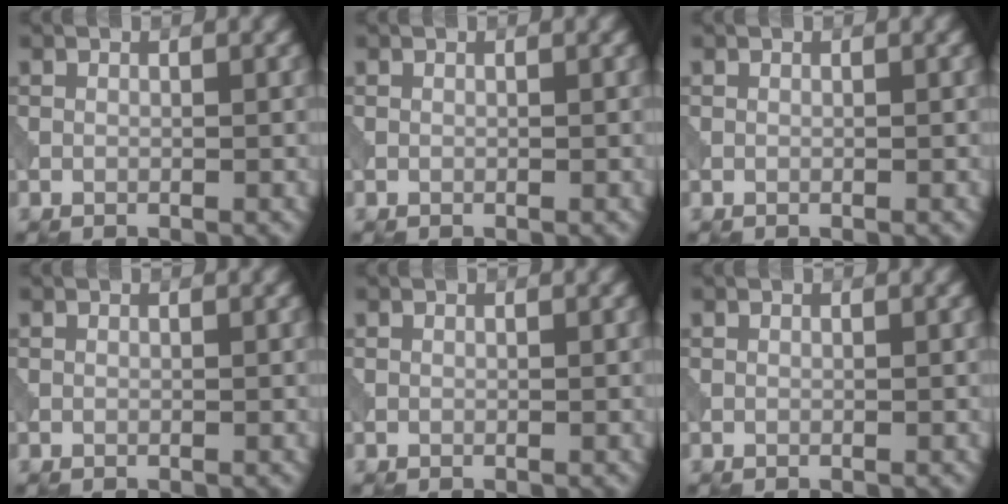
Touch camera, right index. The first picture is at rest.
{"total": 0.0}
{"total": 0.0}
{"total": 0.0}
{"total": 0.0}
{"total": 0.0}